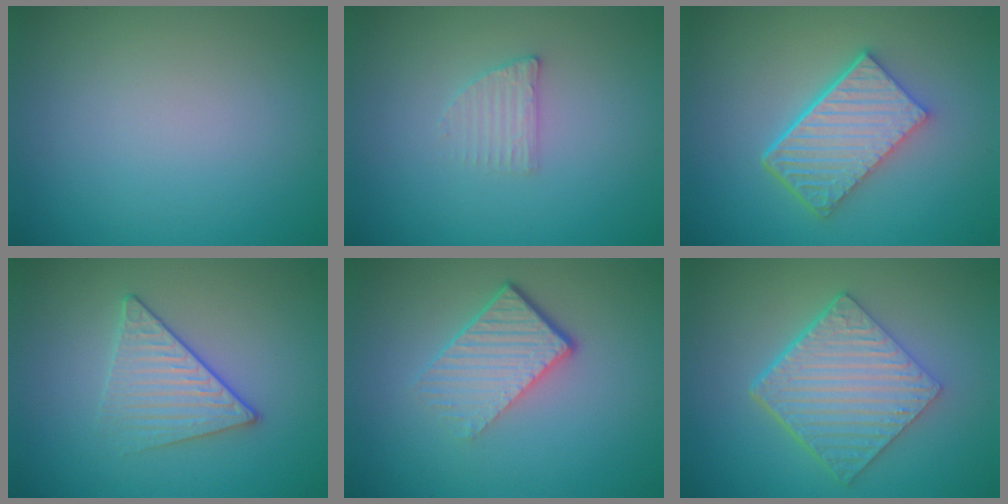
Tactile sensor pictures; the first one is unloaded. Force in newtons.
{"total": 1.6, "press": 1.5, "slide": 0.3}
{"total": 6.2, "press": 4.5, "slide": 4.2}
{"total": 2.7, "press": 2.4, "slide": 1.2}
{"total": 4.6, "press": 2.9, "slide": 3.6}
{"total": 6.4, "press": 4.6, "slide": 4.4}